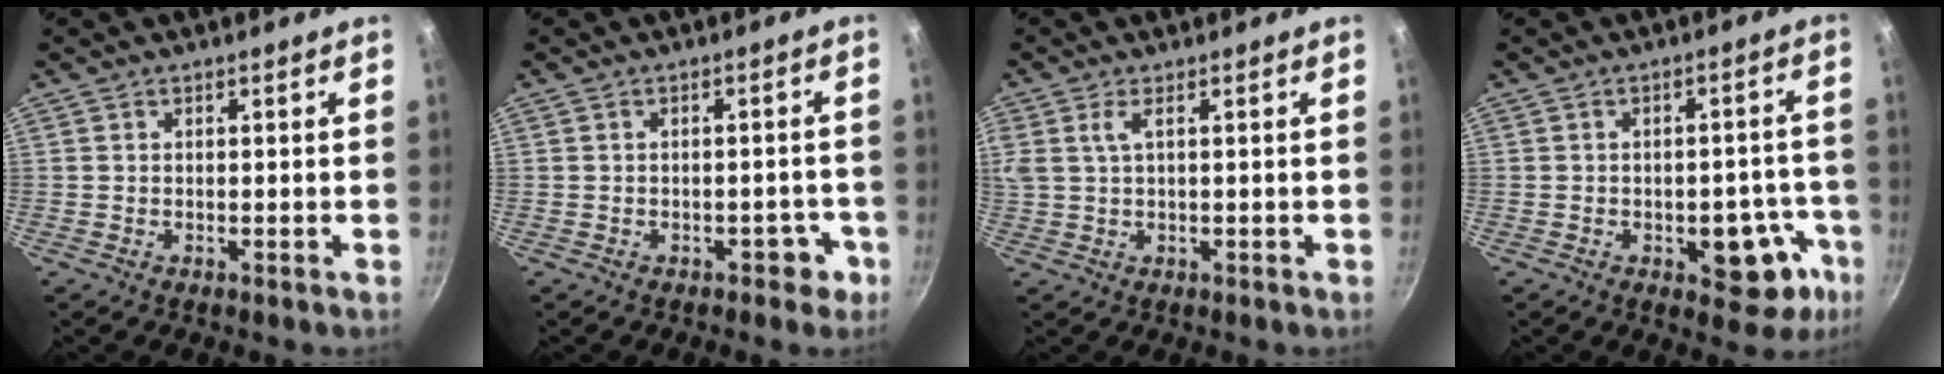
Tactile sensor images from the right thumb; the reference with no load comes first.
{"total": 3.5, "force": [-1.7, 2.2, 2.1], "torque": [-0.007, 0.026, -0.010]}
{"total": 5.0, "force": [1.7, 2.2, 4.1], "torque": [-0.086, 0.004, 0.035]}
{"total": 10.9, "force": [-4.3, 6.1, 8.0], "torque": [-0.037, 0.030, -0.050]}